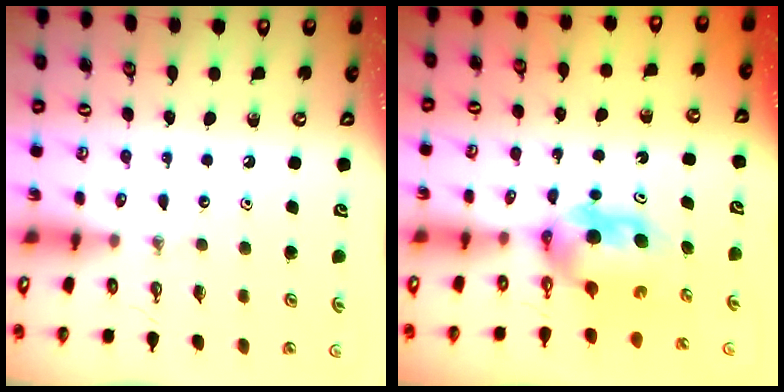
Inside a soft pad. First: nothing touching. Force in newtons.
{"total": 8.6, "press": 4.4, "slide": 7.4}